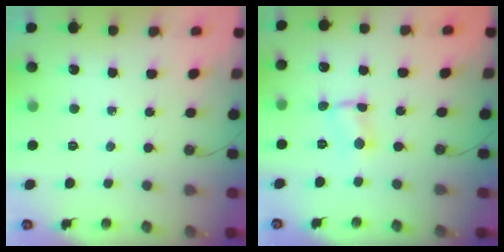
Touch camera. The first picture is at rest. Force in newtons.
{"total": 3.0, "press": 3.0, "slide": 0.3}